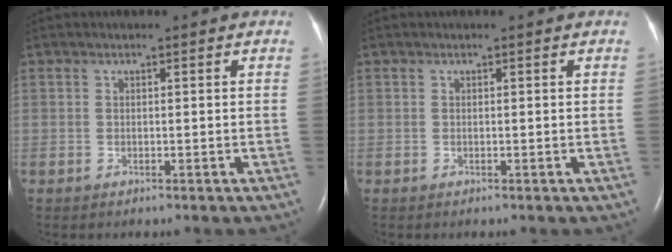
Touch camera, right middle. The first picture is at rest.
{"total": 0.0}